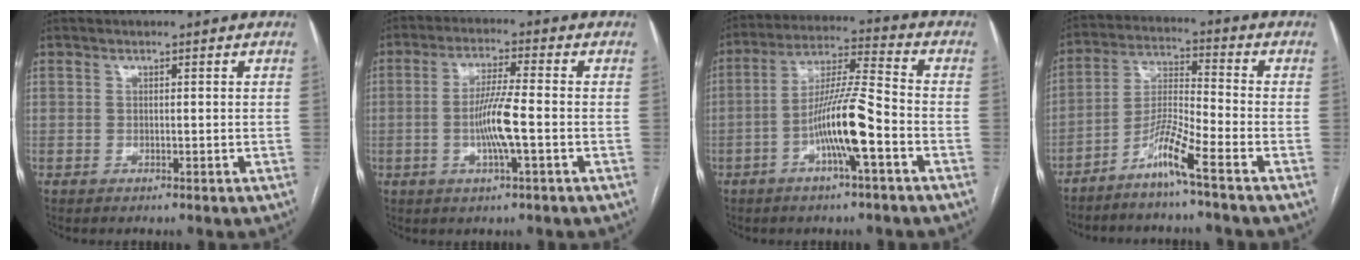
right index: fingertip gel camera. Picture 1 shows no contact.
{"total": 7.1, "force": [-1.5, 0.0, 7.0], "torque": [-0.139, -0.002, -0.030]}
{"total": 11.0, "force": [-4.0, 0.3, 10.2], "torque": [-0.199, 0.010, -0.074]}
{"total": 7.2, "force": [-5.0, -1.0, 5.1], "torque": [-0.107, -0.011, -0.103]}